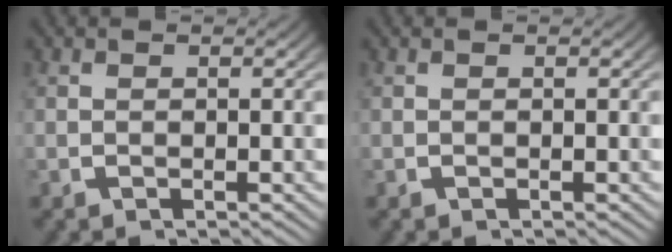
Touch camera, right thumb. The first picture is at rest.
{"total": 0.0}